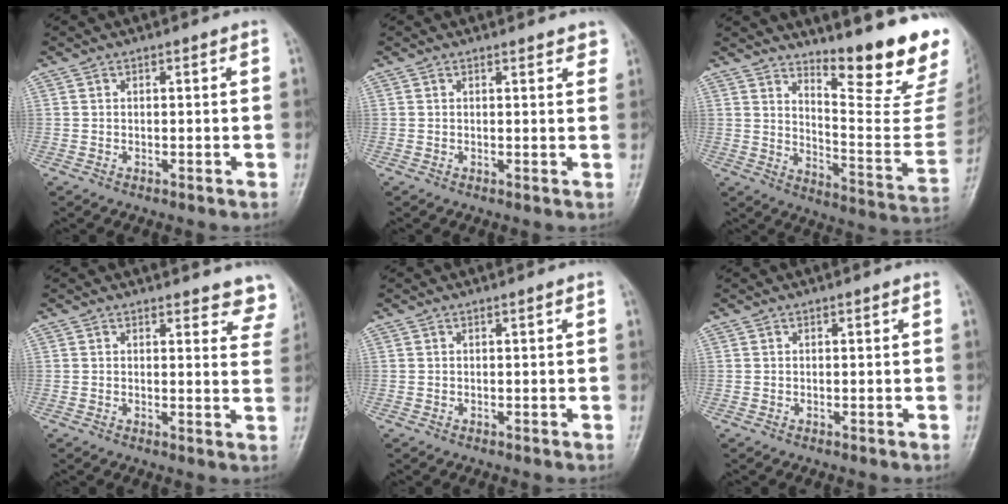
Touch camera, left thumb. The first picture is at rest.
{"total": 2.6, "force": [2.2, 1.0, 1.0], "torque": [0.009, -0.007, 0.015]}
{"total": 19.5, "force": [15.4, 3.0, 11.6], "torque": [-0.135, -0.151, 0.215]}
{"total": 7.7, "force": [7.3, 2.4, 0.4], "torque": [0.049, -0.041, 0.045]}
{"total": 0.0}
{"total": 0.0}